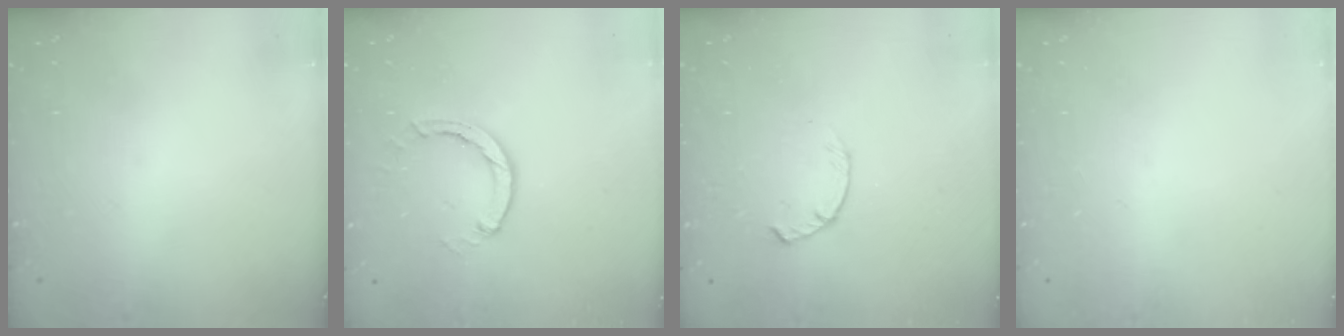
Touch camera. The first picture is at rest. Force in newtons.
{"total": 2.7, "press": 2.7, "slide": 0.3}
{"total": 1.8, "press": 1.8, "slide": 0.3}
{"total": 0.0}